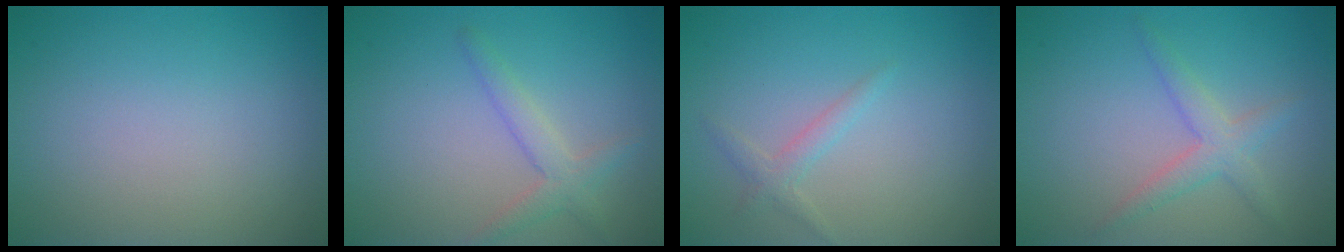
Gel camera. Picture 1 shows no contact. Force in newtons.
{"total": 2.2, "press": 2.2, "slide": 0.1}
{"total": 1.4, "press": 1.4, "slide": 0.1}
{"total": 2.4, "press": 2.4, "slide": 0.1}